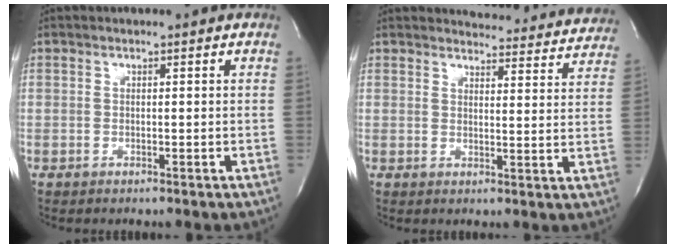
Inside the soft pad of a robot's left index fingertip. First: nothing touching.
{"total": 15.5, "force": [15.1, 2.7, 1.8], "torque": [0.007, -0.050, 0.151]}